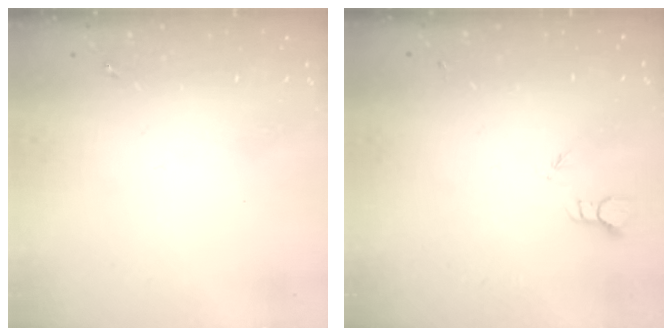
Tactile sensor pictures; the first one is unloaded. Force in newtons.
{"total": 2.0, "press": 2.0, "slide": 0.1}